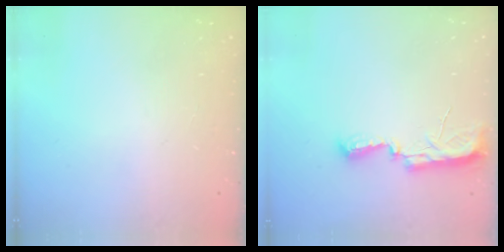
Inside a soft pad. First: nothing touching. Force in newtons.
{"total": 9.8, "press": 8.8, "slide": 4.4}